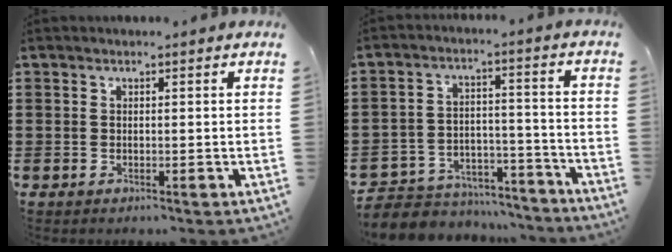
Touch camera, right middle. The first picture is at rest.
{"total": 5.7, "force": [-5.5, 1.7, 0.1], "torque": [-0.011, 0.014, -0.114]}